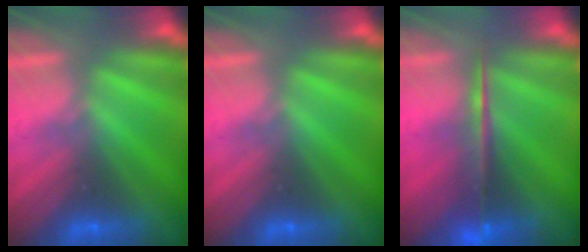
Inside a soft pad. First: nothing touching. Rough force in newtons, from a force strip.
{"total": 0.0}
{"total": 7.5}